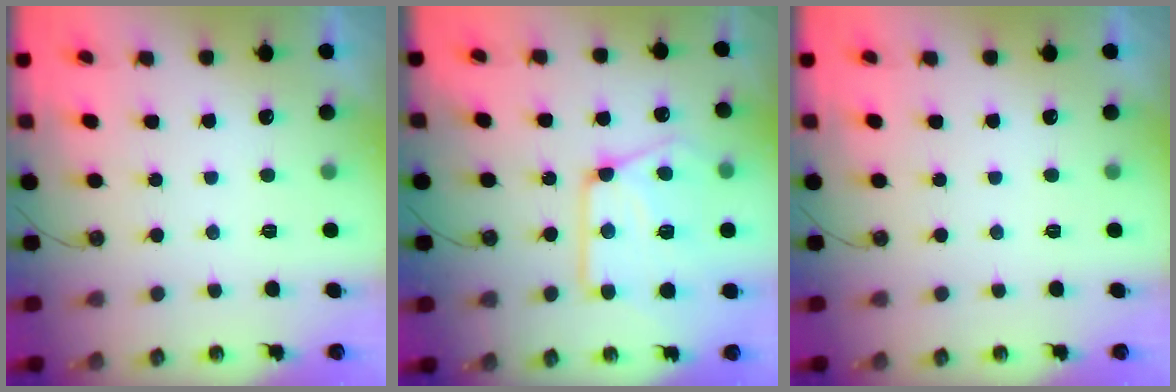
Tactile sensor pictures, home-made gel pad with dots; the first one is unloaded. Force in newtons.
{"total": 18.5, "press": 18.4, "slide": 1.7}
{"total": 0.0}